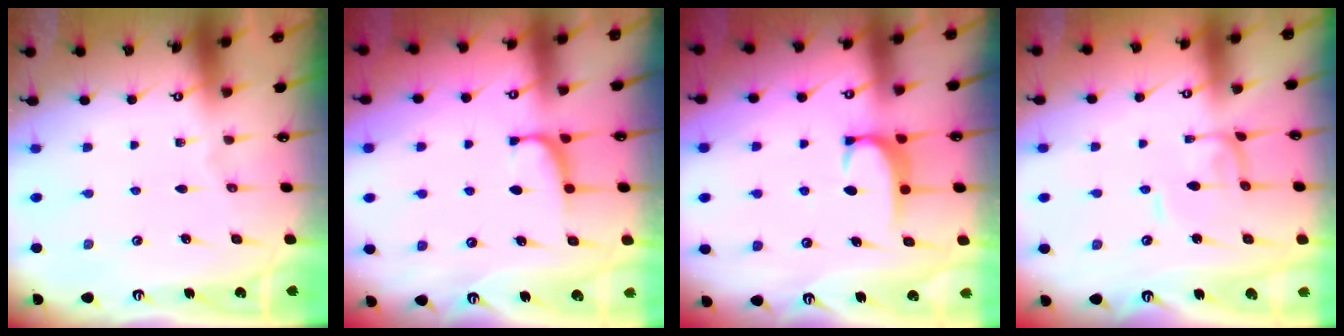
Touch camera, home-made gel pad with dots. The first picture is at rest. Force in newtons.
{"total": 0.8, "press": 0.6, "slide": 0.5}
{"total": 1.8, "press": 1.7, "slide": 0.5}
{"total": 1.4, "press": 1.4, "slide": 0.1}